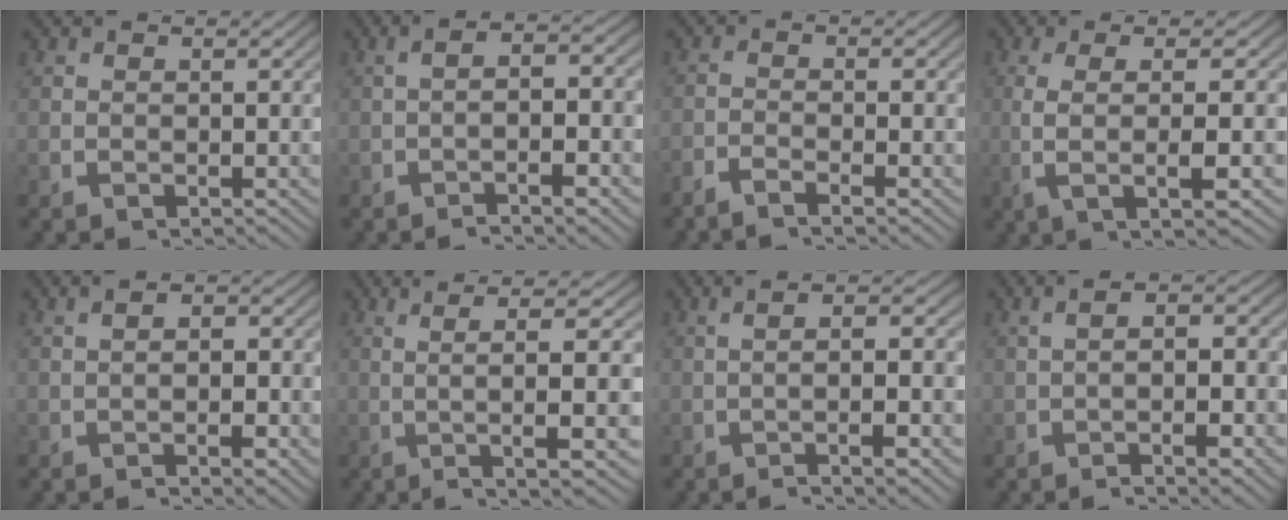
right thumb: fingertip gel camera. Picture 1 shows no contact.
{"total": 4.1, "force": [-1.0, 1.5, 3.7], "torque": [-0.052, 0.011, -0.021]}
{"total": 2.0, "force": [-1.8, 0.2, 1.0], "torque": [-0.019, -0.003, -0.041]}
{"total": 7.1, "force": [-0.2, 1.9, 6.8], "torque": [-0.137, -0.003, 0.005]}
{"total": 2.5, "force": [-0.9, 1.3, 1.9], "torque": [-0.022, 0.004, -0.018]}
{"total": 7.5, "force": [0.9, 1.0, 7.4], "torque": [-0.110, 0.015, 0.014]}
{"total": 4.8, "force": [-0.9, 1.0, 4.7], "torque": [-0.067, 0.016, -0.019]}
{"total": 4.0, "force": [-0.8, 1.6, 3.5], "torque": [-0.048, 0.011, -0.019]}